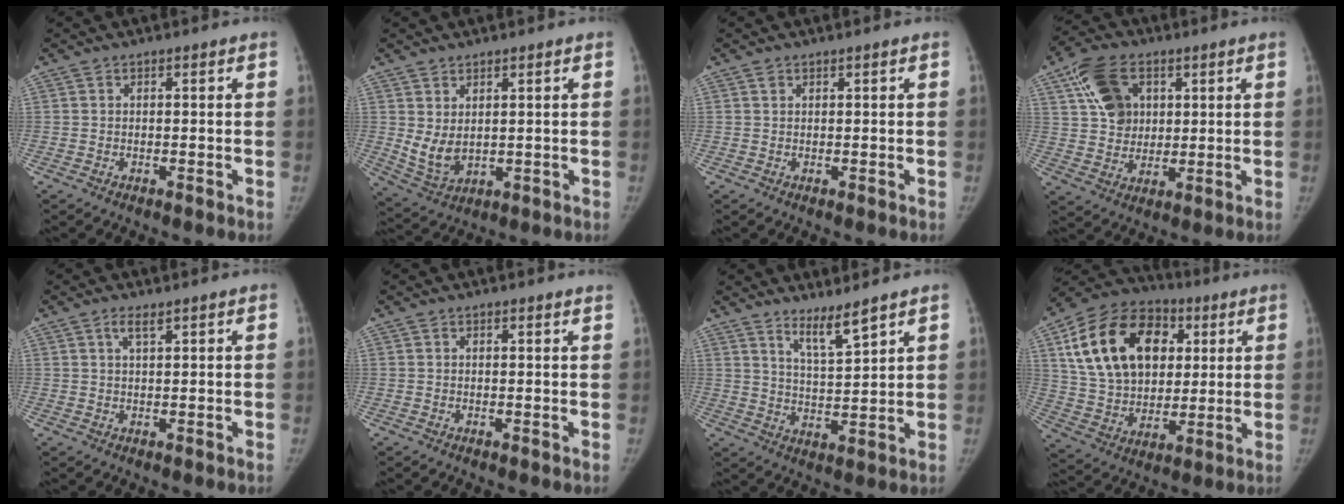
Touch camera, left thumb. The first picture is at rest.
{"total": 5.9, "force": [1.3, 3.9, 4.3], "torque": [-0.072, -0.019, 0.042]}
{"total": 0.6, "force": [0.3, 0.5, 0.1], "torque": [0.005, 0.000, 0.005]}
{"total": 11.3, "force": [4.2, 8.4, 6.3], "torque": [-0.084, -0.006, 0.078]}
{"total": 2.0, "force": [1.2, 0.7, 1.4], "torque": [-0.027, -0.002, 0.024]}
{"total": 0.5, "force": [0.5, 0.1, 0.2], "torque": [-0.001, -0.002, 0.000]}
{"total": 5.9, "force": [4.7, 0.6, 3.5], "torque": [-0.057, -0.050, 0.088]}
{"total": 23.9, "force": [7.0, 16.8, 15.5], "torque": [-0.259, 0.005, 0.122]}